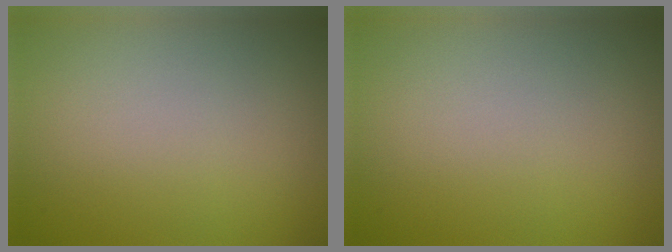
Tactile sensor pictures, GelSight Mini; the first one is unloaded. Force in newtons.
{"total": 0.0}